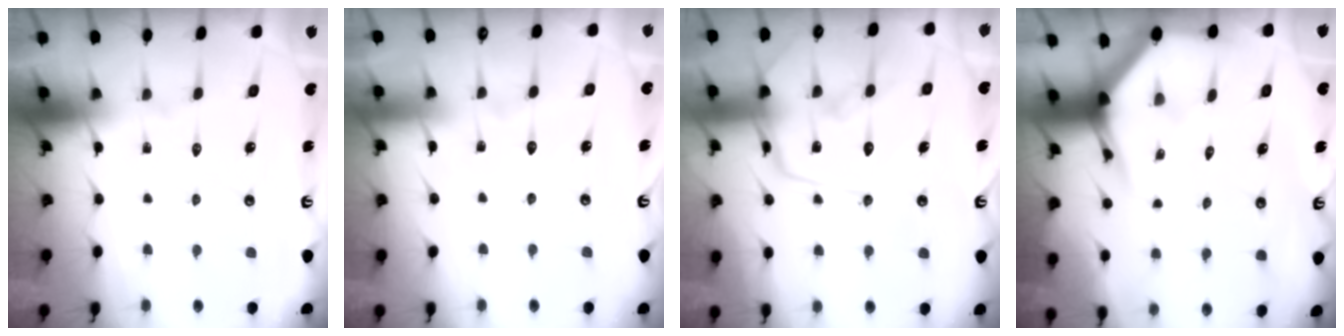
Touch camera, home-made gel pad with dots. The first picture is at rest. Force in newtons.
{"total": 3.8, "press": 3.8, "slide": 0.4}
{"total": 15.3, "press": 15.3, "slide": 1.4}
{"total": 4.3, "press": 4.3, "slide": 0.3}